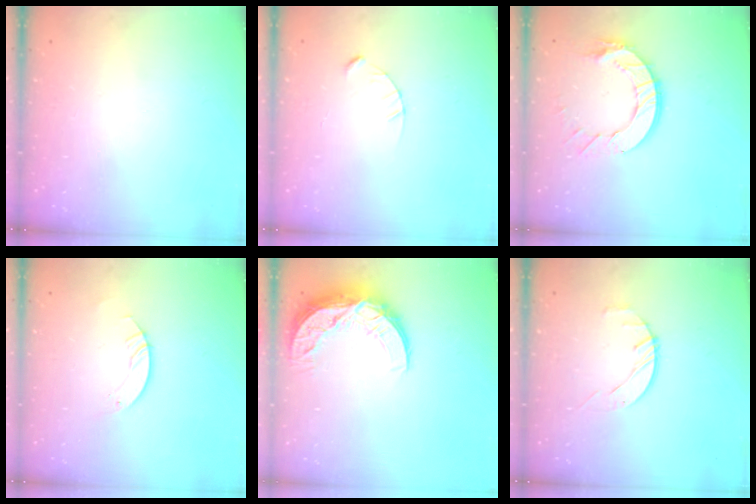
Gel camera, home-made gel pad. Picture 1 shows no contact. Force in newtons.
{"total": 2.4, "press": 2.4, "slide": 0.3}
{"total": 11.5, "press": 11.4, "slide": 1.2}
{"total": 3.5, "press": 3.5, "slide": 0.1}
{"total": 11.3, "press": 11.2, "slide": 0.9}
{"total": 2.1, "press": 2.0, "slide": 0.3}